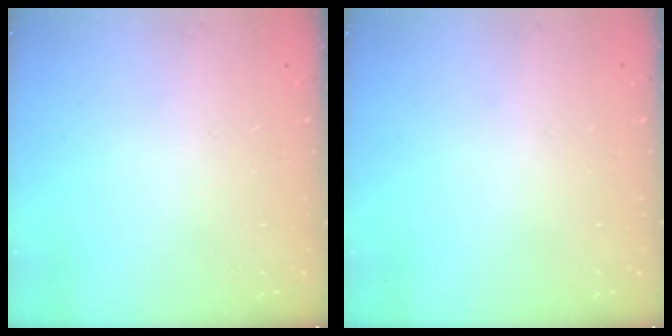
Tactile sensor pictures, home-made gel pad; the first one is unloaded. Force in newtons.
{"total": 0.0}